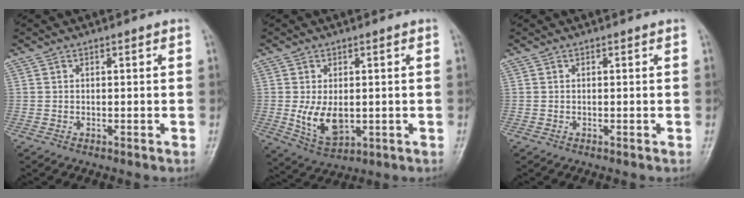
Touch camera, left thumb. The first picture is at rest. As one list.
[{"total": 7.4, "force": [-0.5, 4.5, 5.9], "torque": [-0.096, -0.016, 0.006]}, {"total": 0.0}]